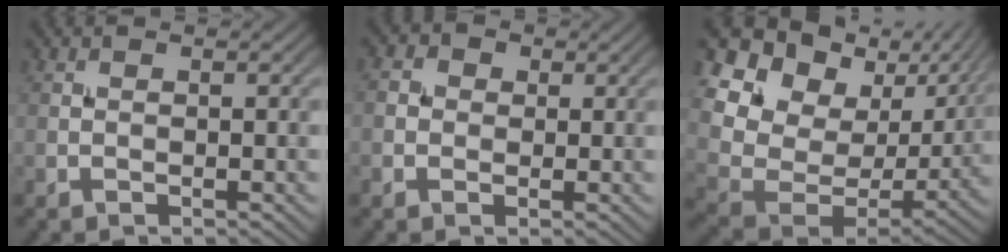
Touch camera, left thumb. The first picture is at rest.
{"total": 2.5, "force": [0.3, 2.3, 1.0], "torque": [-0.032, 0.004, -0.001]}
{"total": 16.9, "force": [6.7, 11.9, 9.9], "torque": [-0.231, 0.005, 0.157]}